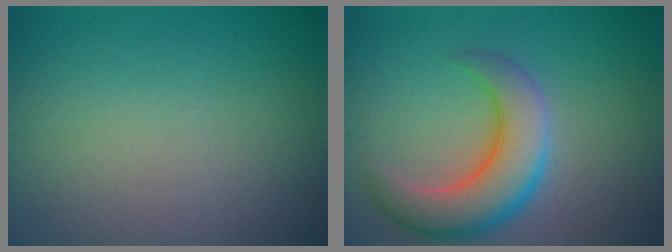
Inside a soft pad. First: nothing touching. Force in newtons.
{"total": 6.4, "press": 6.4, "slide": 0.4}